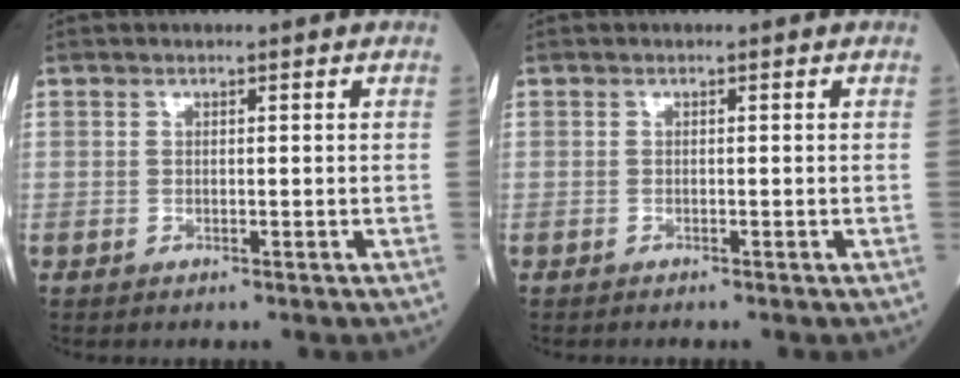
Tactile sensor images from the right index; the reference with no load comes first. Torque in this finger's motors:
{"motor_torque": [-0.03, -0.01, -0.03, 0.00]}